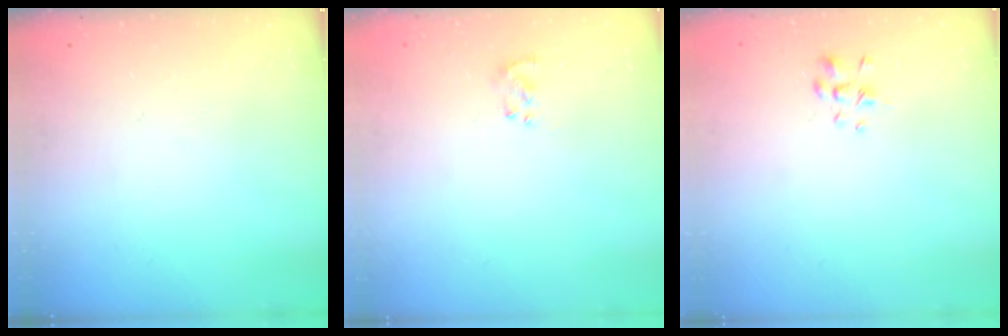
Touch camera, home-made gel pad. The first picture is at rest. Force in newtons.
{"total": 2.2, "press": 2.0, "slide": 1.0}
{"total": 1.3, "press": 1.1, "slide": 0.5}